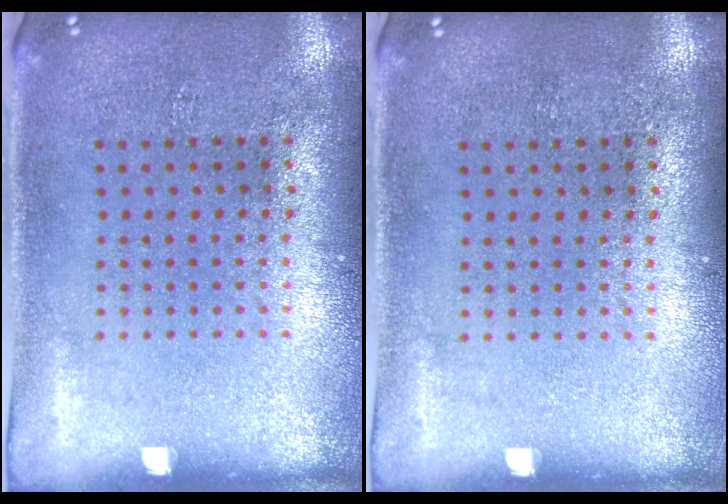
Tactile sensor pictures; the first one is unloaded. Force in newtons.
{"total": 0.0}